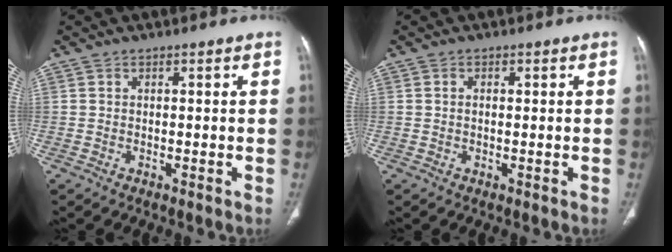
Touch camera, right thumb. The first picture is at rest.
{"total": 0.8, "force": [0.2, 0.4, 0.7], "torque": [-0.018, 0.007, 0.003]}